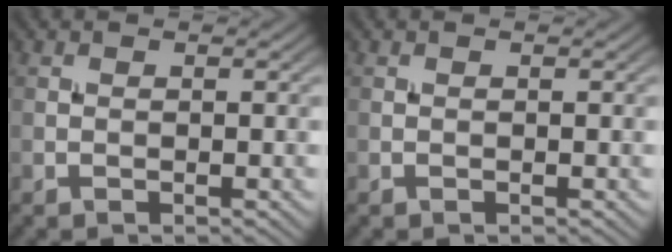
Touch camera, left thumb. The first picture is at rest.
{"total": 0.0}